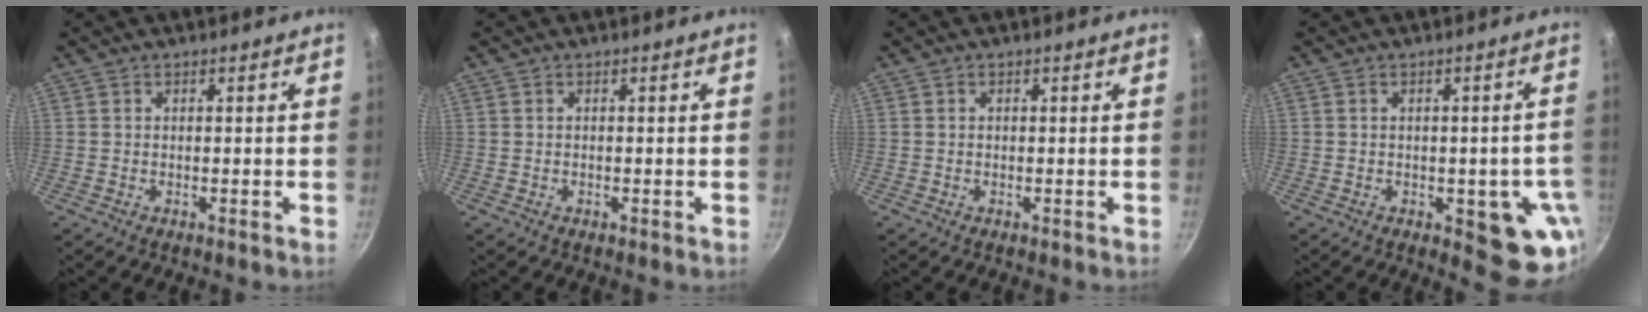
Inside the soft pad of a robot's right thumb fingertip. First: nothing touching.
{"total": 0.0}
{"total": 0.0}
{"total": 11.0, "force": [-2.8, 4.8, 9.4], "torque": [-0.060, 0.006, -0.030]}